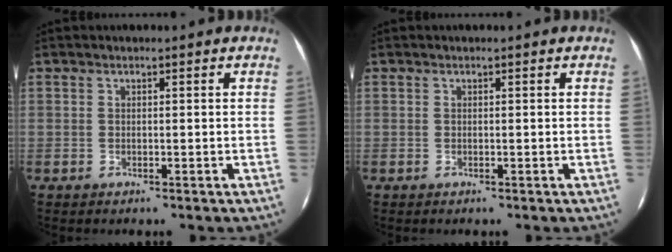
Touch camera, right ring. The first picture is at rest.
{"total": 0.0}